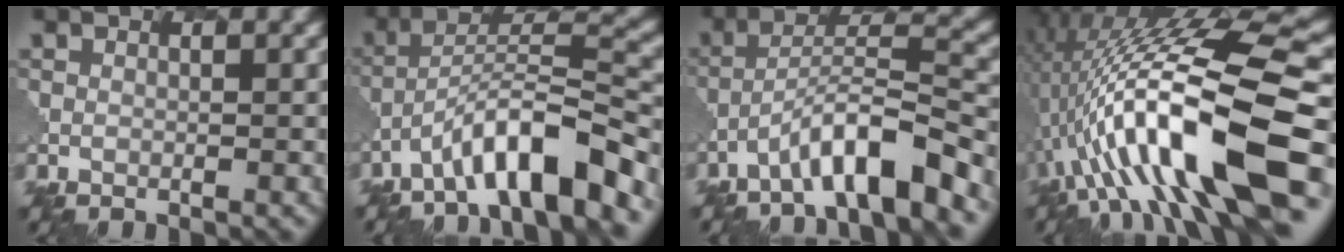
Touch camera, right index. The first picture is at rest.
{"total": 8.8, "force": [-5.9, 2.0, 6.2], "torque": [-0.097, 0.017, -0.103]}
{"total": 6.9, "force": [-4.7, 1.2, 4.9], "torque": [-0.083, 0.015, -0.082]}
{"total": 14.2, "force": [-3.0, 4.0, 13.3], "torque": [-0.223, 0.024, -0.045]}